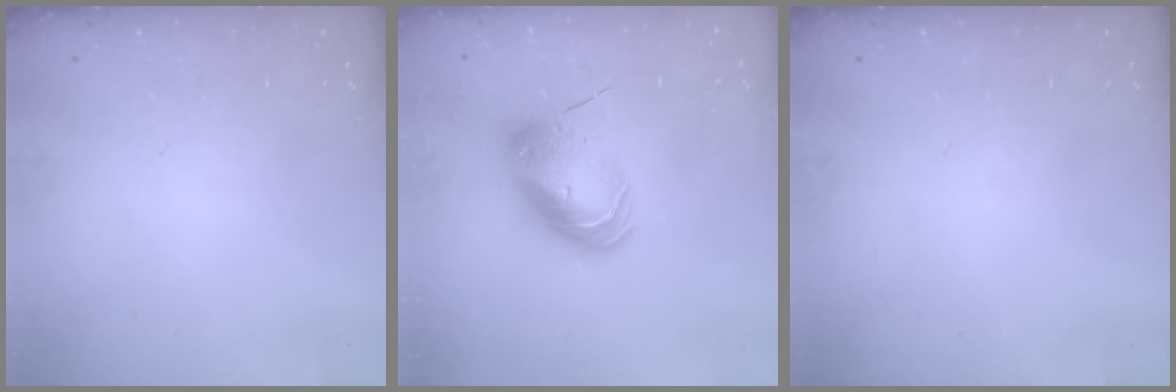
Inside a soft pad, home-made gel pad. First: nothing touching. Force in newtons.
{"total": 9.0, "press": 8.9, "slide": 1.7}
{"total": 0.0}